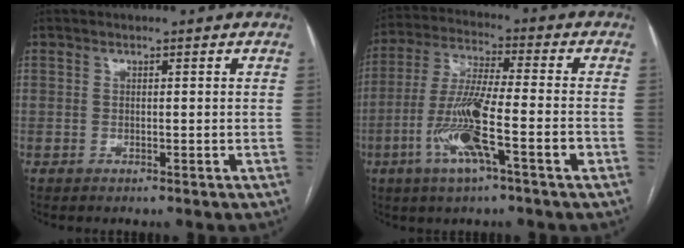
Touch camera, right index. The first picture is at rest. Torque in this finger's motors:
{"motor_torque": [1.66, -0.48, 0.90, 0.21]}